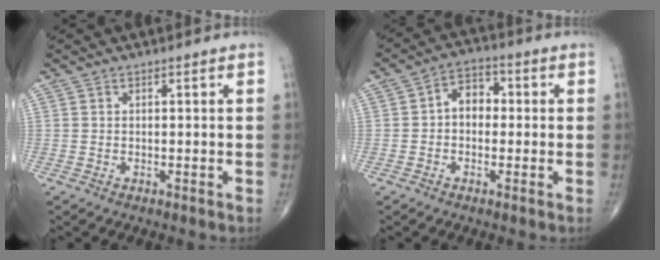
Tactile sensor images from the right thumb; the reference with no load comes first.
{"total": 5.8, "force": [-0.1, 4.3, 3.9], "torque": [-0.038, 0.022, -0.014]}